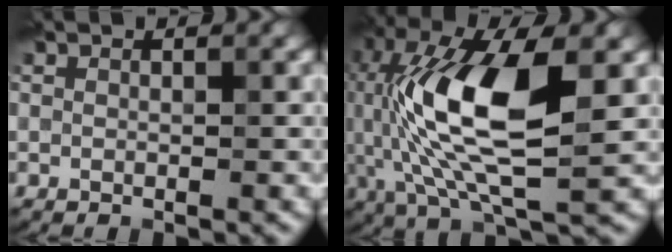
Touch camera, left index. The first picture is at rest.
{"total": 12.3, "force": [1.1, 4.7, 11.2], "torque": [-0.223, 0.006, 0.015]}